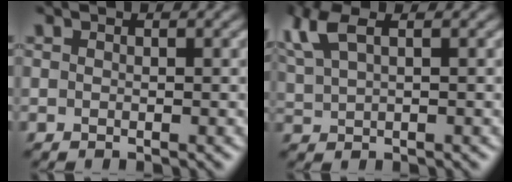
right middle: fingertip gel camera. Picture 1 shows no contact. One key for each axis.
{"total": 4.9, "fx": 2.6, "fy": 2.1, "fz": 3.6, "tx": -0.097, "ty": 0.021, "tz": 0.047}